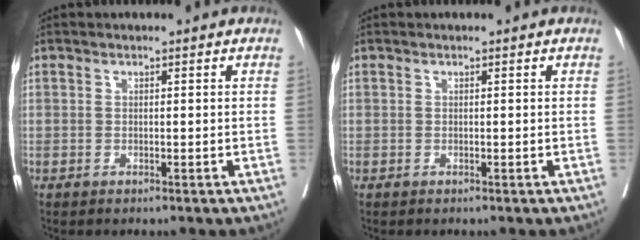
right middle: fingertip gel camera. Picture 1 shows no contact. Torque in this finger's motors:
{"motor_torque": [-0.04, 0.02, -0.02, 0.00]}